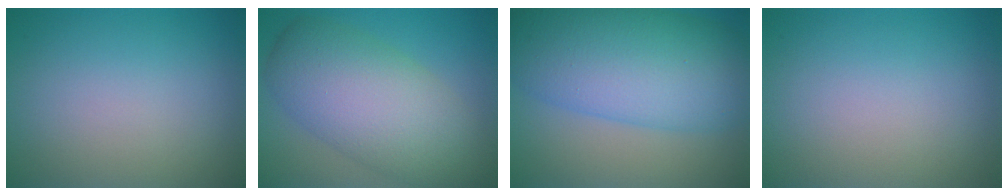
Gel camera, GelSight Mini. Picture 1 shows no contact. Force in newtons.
{"total": 9.3, "press": 9.3, "slide": 0.6}
{"total": 11.4, "press": 11.4, "slide": 0.1}
{"total": 0.0}